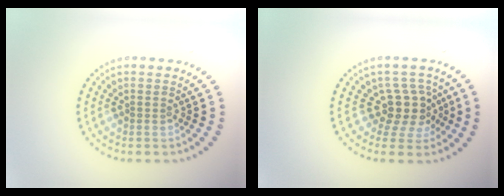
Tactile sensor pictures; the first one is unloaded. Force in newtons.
{"total": 3.5, "press": 2.7, "slide": 2.2}